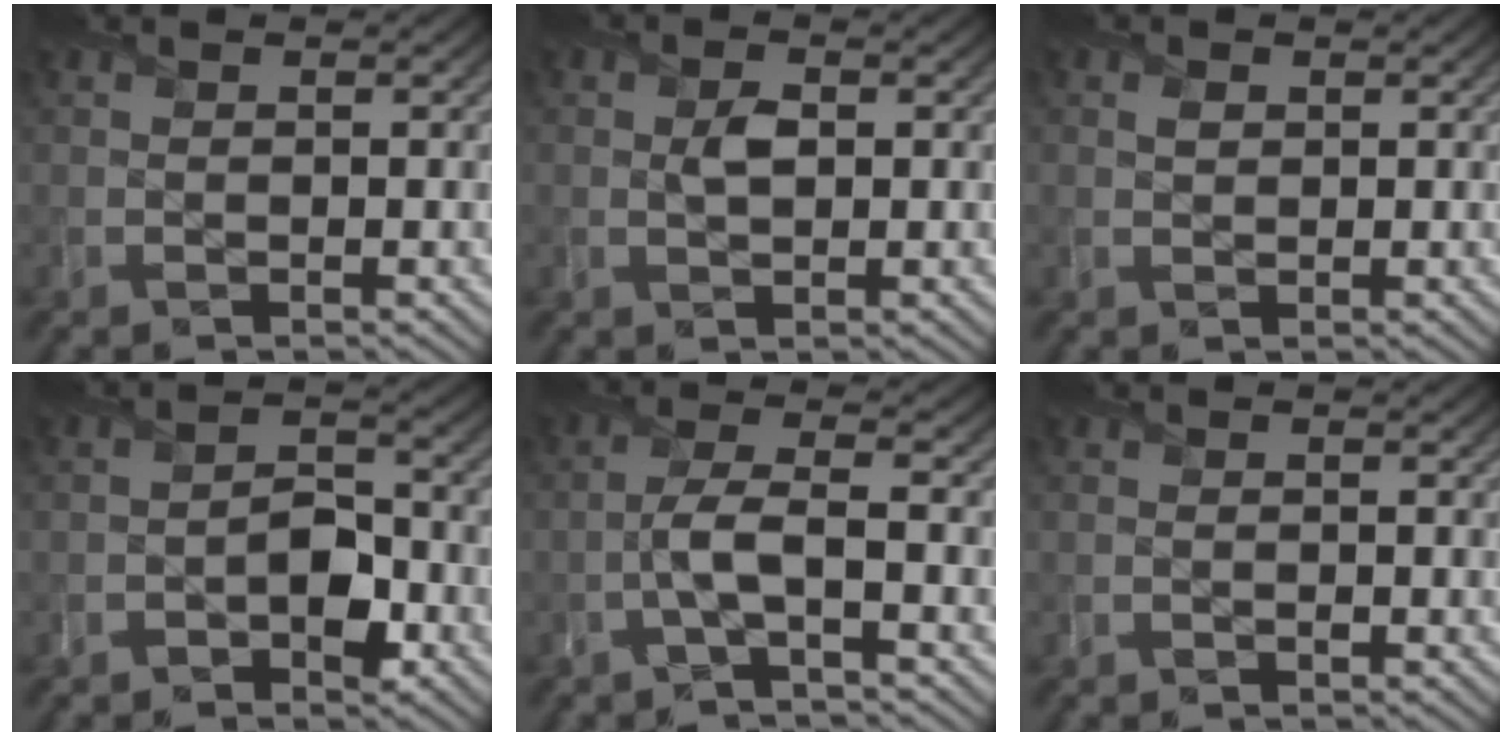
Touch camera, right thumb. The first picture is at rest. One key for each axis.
{"total": 2.1, "fx": 0.2, "fy": 1.3, "fz": 1.6, "tx": -0.034, "ty": 0.000, "tz": 0.003}
{"total": 1.0, "fx": 0.4, "fy": 0.8, "fz": 0.5, "tx": -0.010, "ty": -0.002, "tz": 0.008}
{"total": 4.3, "fx": -1.9, "fy": 2.7, "fz": 2.9, "tx": -0.040, "ty": 0.004, "tz": -0.036}
{"total": 4.2, "fx": -1.5, "fy": 0.9, "fz": 3.8, "tx": -0.080, "ty": 0.008, "tz": -0.041}
{"total": 0.0}